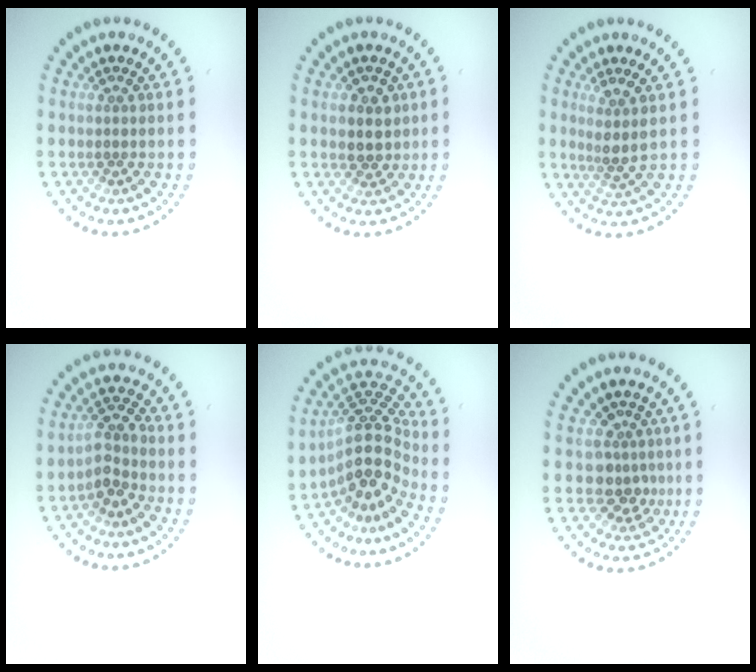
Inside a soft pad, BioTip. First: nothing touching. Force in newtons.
{"total": 2.3, "press": 2.1, "slide": 0.8}
{"total": 2.2, "press": 1.6, "slide": 1.5}
{"total": 2.6, "press": 2.0, "slide": 1.7}
{"total": 5.3, "press": 3.9, "slide": 3.6}
{"total": 2.7, "press": 2.0, "slide": 1.8}